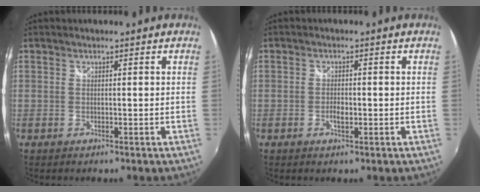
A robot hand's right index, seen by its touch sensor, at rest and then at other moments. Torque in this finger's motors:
{"motor_torque": [0.02, -0.01, 0.05, 0.01]}